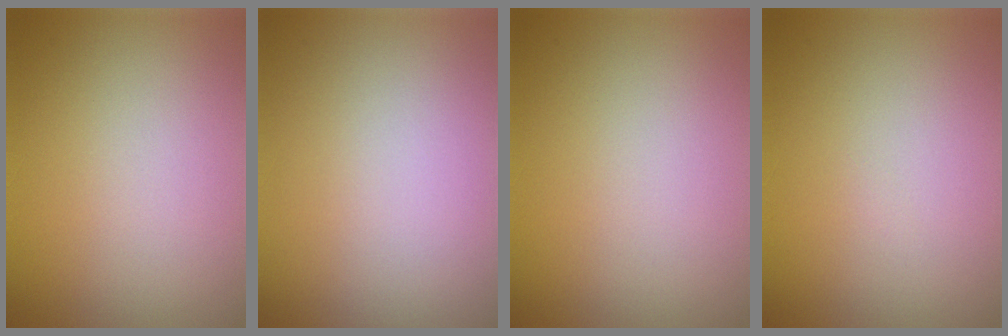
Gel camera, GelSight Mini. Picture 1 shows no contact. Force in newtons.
{"total": 0.0}
{"total": 0.0}
{"total": 0.0}